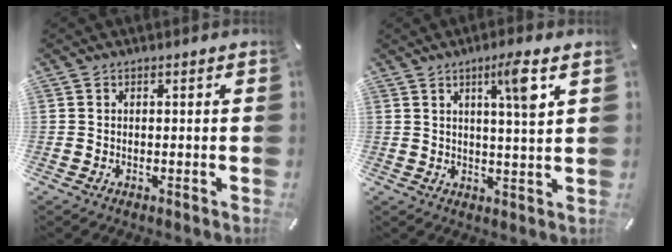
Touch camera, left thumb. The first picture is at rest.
{"total": 7.3, "force": [3.6, 0.2, 6.4], "torque": [-0.107, -0.009, 0.051]}